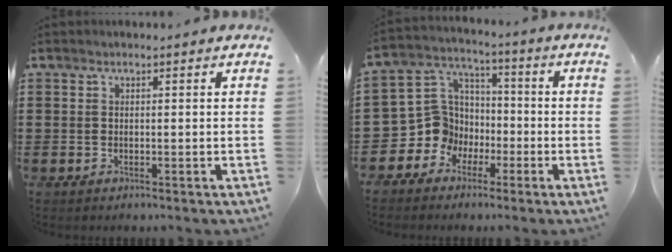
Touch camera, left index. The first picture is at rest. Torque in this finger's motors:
{"motor_torque": [0.82, 0.82, 0.17, 0.00]}